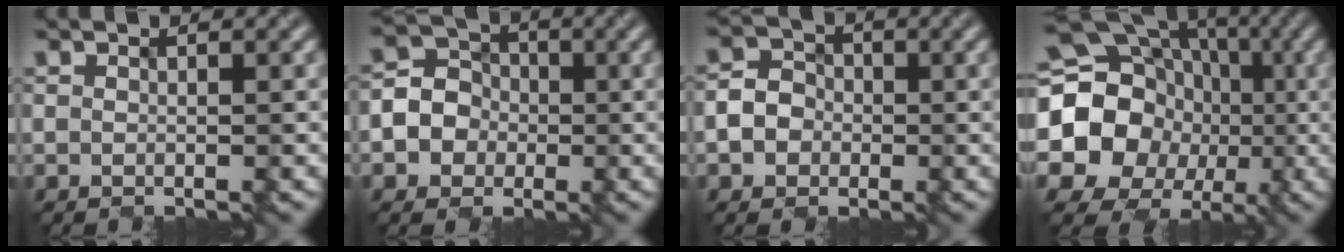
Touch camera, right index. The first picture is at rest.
{"total": 4.7, "force": [-1.3, 4.4, 1.0], "torque": [0.000, 0.013, -0.040]}
{"total": 2.9, "force": [-1.2, 2.5, 0.7], "torque": [-0.011, 0.002, -0.027]}
{"total": 21.1, "force": [-0.2, 19.6, 8.0], "torque": [-0.162, 0.028, -0.054]}